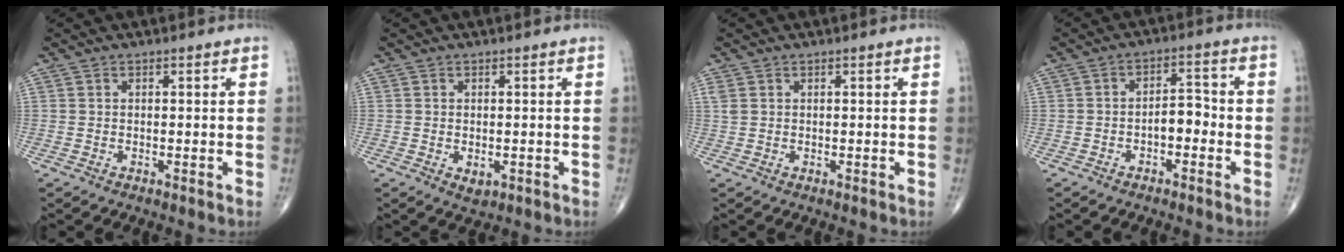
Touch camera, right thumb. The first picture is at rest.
{"total": 2.0, "force": [-0.4, 1.3, 1.5], "torque": [-0.015, -0.003, -0.001]}
{"total": 1.2, "force": [0.5, 0.8, 0.7], "torque": [-0.021, 0.008, 0.014]}
{"total": 4.6, "force": [-1.6, 2.5, 3.5], "torque": [-0.037, 0.025, -0.032]}